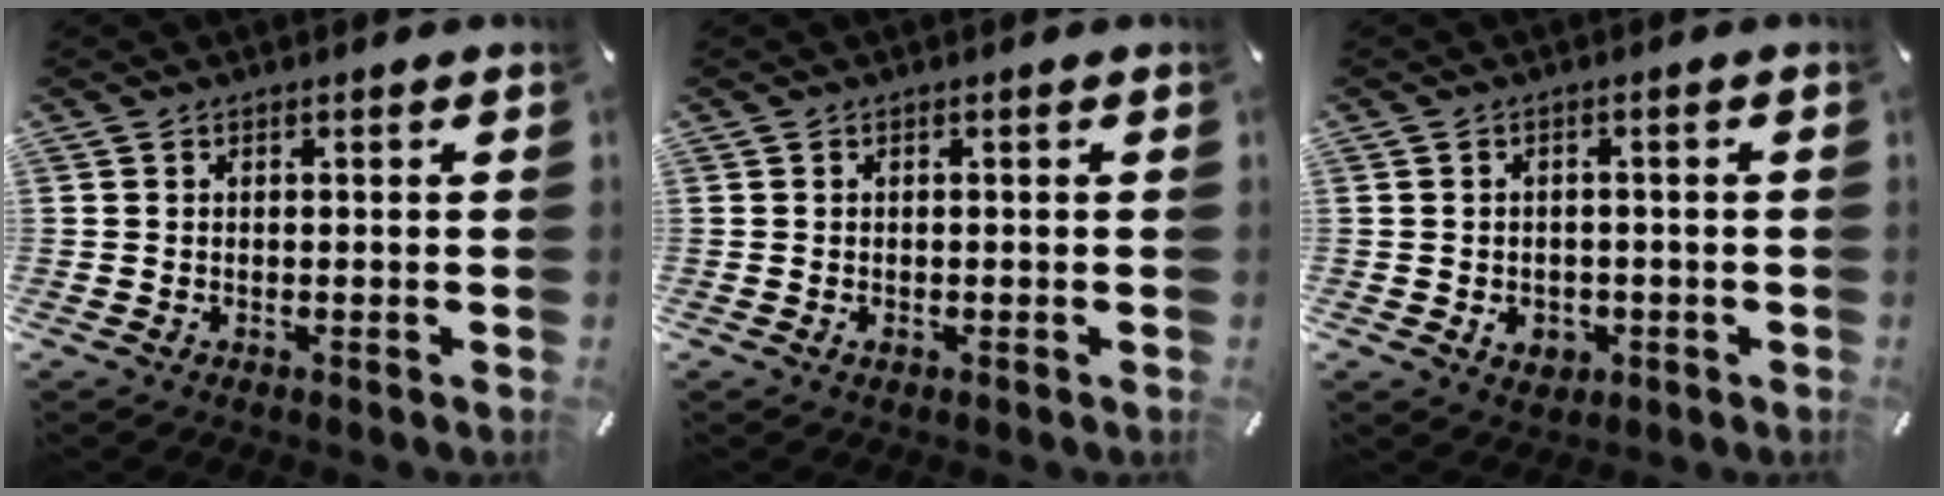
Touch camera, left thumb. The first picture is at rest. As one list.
[{"total": 0.8, "force": [-0.3, 0.5, 0.6], "torque": [-0.011, -0.001, -0.006]}, {"total": 4.3, "force": [-1.2, 3.5, 2.1], "torque": [-0.034, 0.000, -0.022]}]